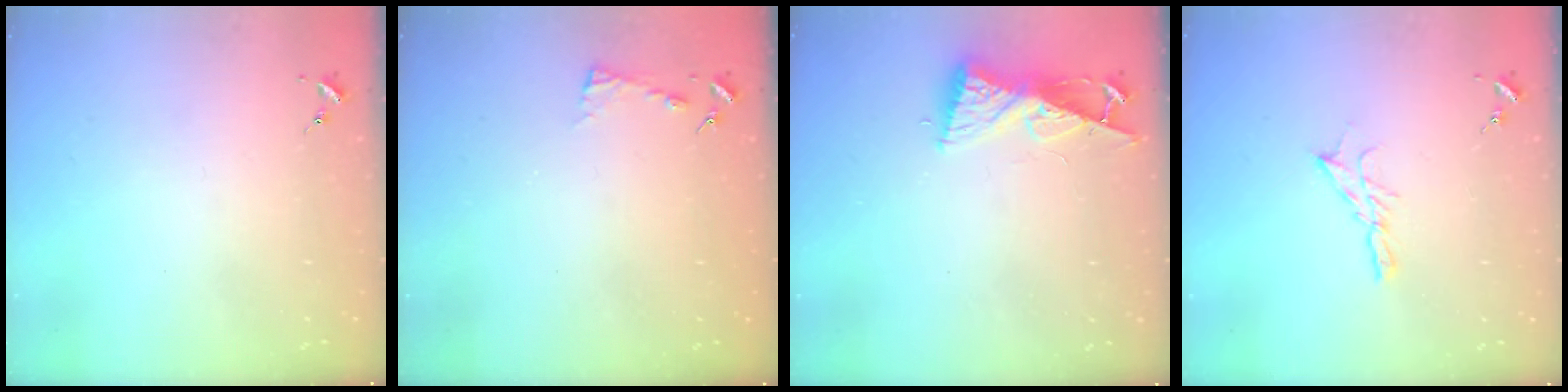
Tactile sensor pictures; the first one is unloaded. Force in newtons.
{"total": 2.8, "press": 2.8, "slide": 0.3}
{"total": 8.6, "press": 8.6, "slide": 0.7}
{"total": 6.3, "press": 6.3, "slide": 0.2}